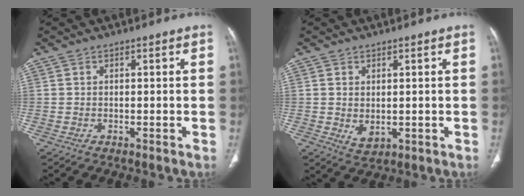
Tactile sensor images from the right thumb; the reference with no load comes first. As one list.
[{"total": 3.2, "force": [-0.1, 2.2, 2.4], "torque": [-0.035, -0.008, 0.011]}]